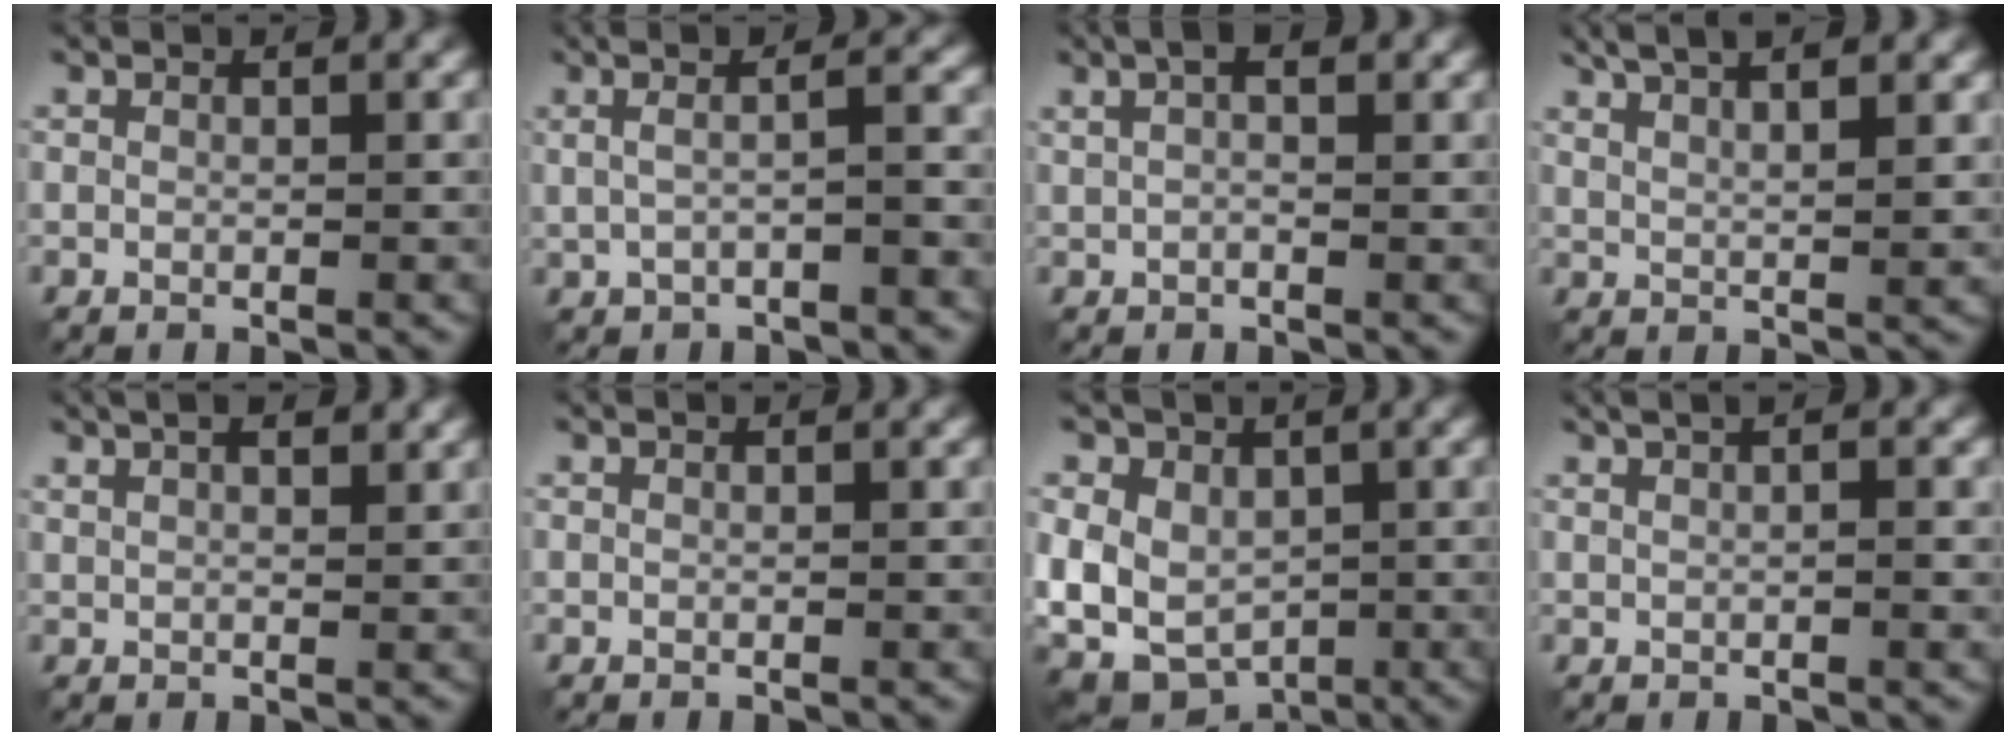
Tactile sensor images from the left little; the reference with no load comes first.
{"total": 4.2, "force": [0.1, 1.5, 3.9], "torque": [-0.065, 0.011, -0.015]}
{"total": 3.8, "force": [1.5, 1.7, 3.1], "torque": [-0.045, 0.008, 0.009]}
{"total": 6.3, "force": [3.8, 2.0, 4.6], "torque": [-0.065, 0.017, 0.046]}
{"total": 5.3, "force": [3.1, 2.4, 3.6], "torque": [-0.052, 0.028, 0.028]}
{"total": 0.0}
{"total": 8.3, "force": [-1.4, 6.5, 5.0], "torque": [-0.093, -0.005, -0.019]}
{"total": 4.2, "force": [1.5, 1.9, 3.4], "torque": [-0.037, 0.026, 0.006]}